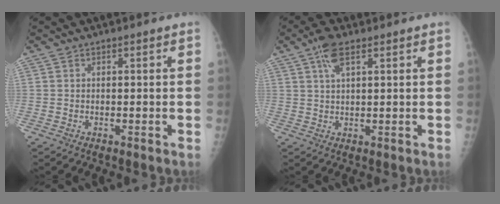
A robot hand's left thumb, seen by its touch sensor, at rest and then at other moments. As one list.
[{"total": 4.8, "force": [2.6, 1.8, 3.6], "torque": [-0.066, -0.001, 0.048]}]